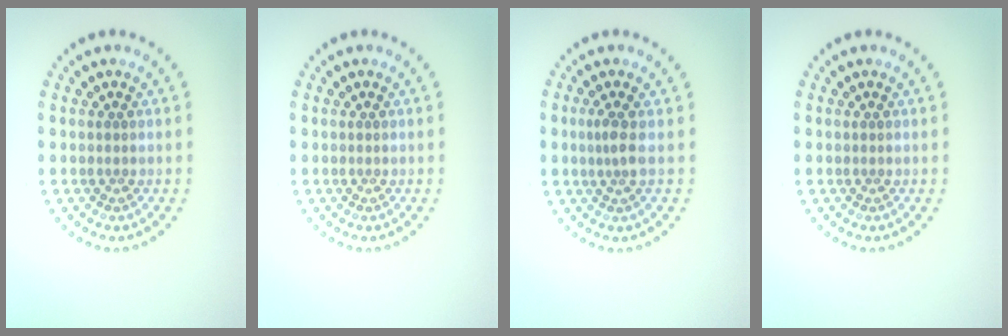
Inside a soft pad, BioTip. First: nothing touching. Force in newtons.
{"total": 0.0}
{"total": 1.6, "press": 1.2, "slide": 1.1}
{"total": 0.0}